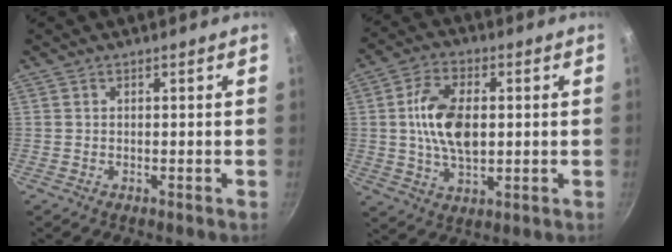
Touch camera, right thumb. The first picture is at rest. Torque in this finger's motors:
{"motor_torque": [1.96, 1.93, 1.65, -0.48, 0.15]}